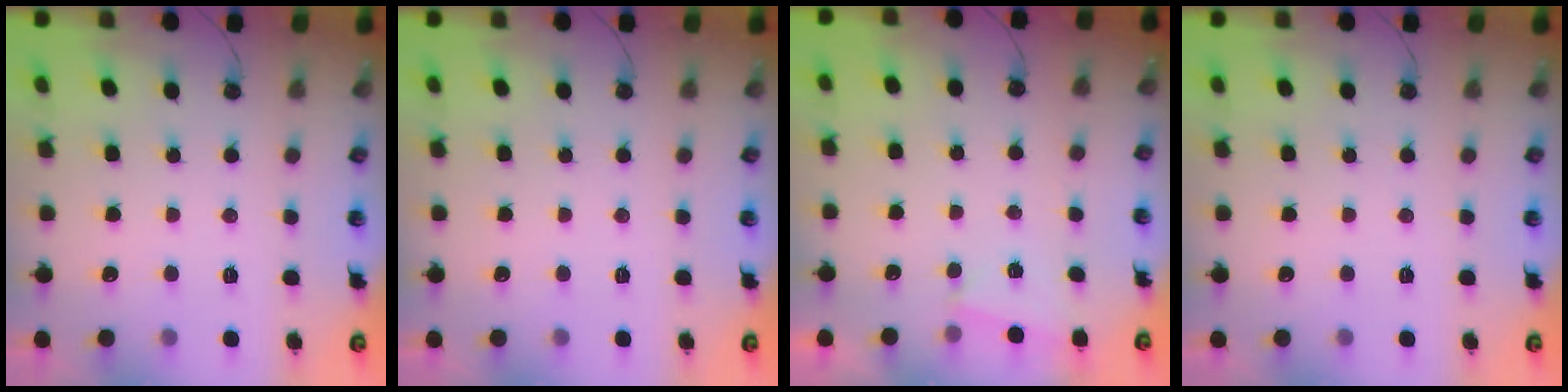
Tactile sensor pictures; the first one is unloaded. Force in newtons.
{"total": 0.0}
{"total": 2.6, "press": 1.3, "slide": 2.2}
{"total": 0.0}